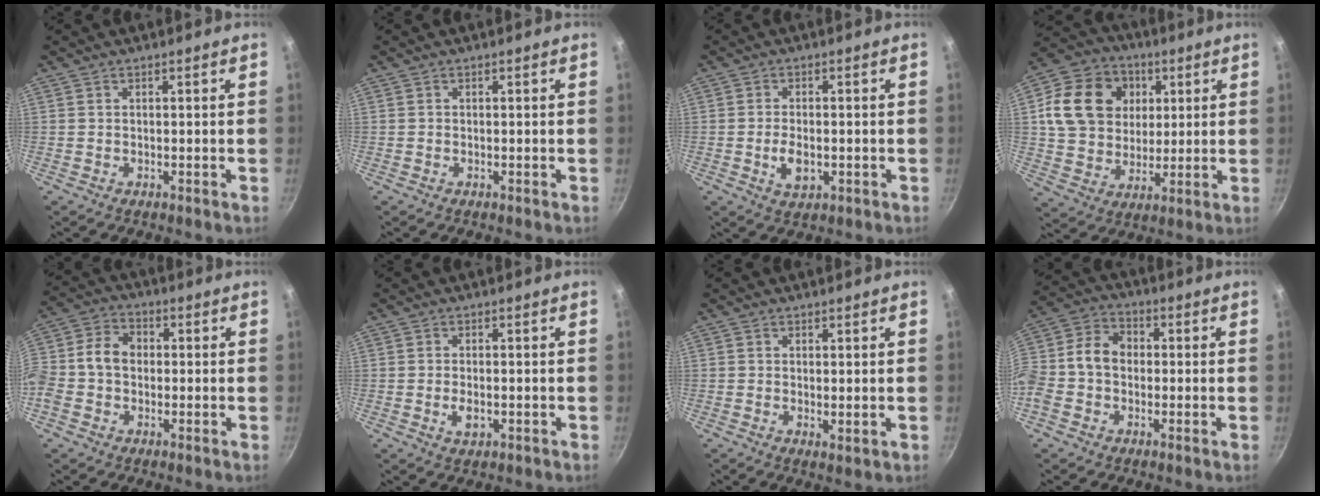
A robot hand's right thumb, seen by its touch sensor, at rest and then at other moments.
{"total": 0.0}
{"total": 4.9, "force": [-1.0, 2.8, 3.8], "torque": [-0.069, 0.002, -0.014]}
{"total": 17.4, "force": [4.3, 14.2, 9.1], "torque": [-0.146, 0.004, 0.073]}
{"total": 10.1, "force": [-0.3, 7.9, 6.3], "torque": [-0.104, 0.029, -0.029]}
{"total": 3.1, "force": [-0.7, 1.8, 2.4], "torque": [-0.047, 0.000, -0.011]}
{"total": 1.7, "force": [0.5, 0.7, 1.4], "torque": [-0.023, -0.010, 0.005]}
{"total": 11.4, "force": [-0.7, 8.8, 7.1], "torque": [-0.116, 0.037, -0.035]}